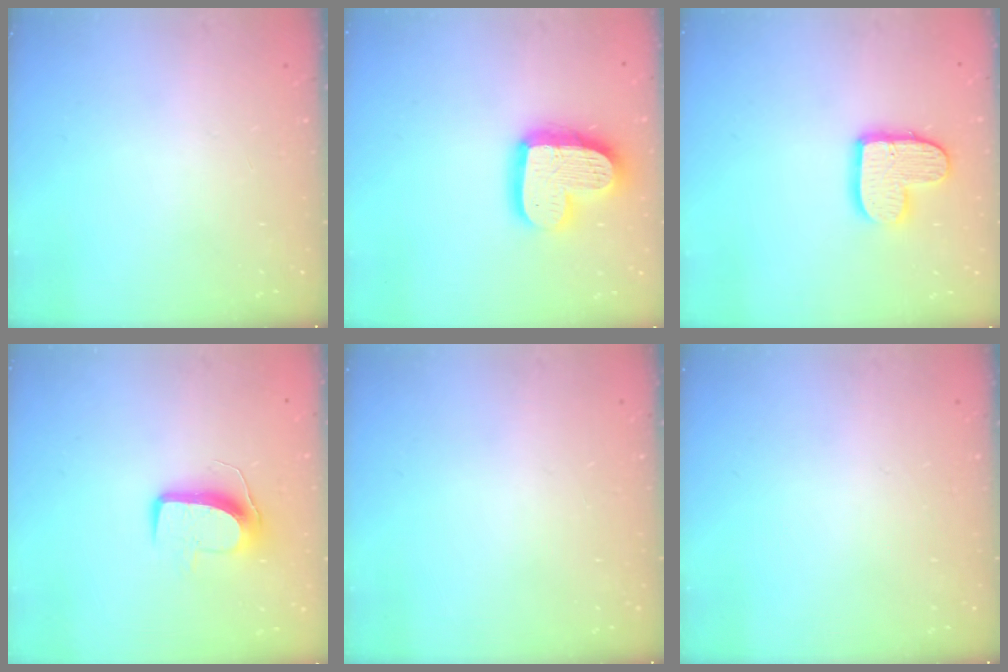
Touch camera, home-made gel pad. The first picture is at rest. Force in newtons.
{"total": 17.7, "press": 17.7, "slide": 1.1}
{"total": 12.2, "press": 12.2, "slide": 0.8}
{"total": 11.0, "press": 11.0, "slide": 0.9}
{"total": 0.0}
{"total": 0.0}